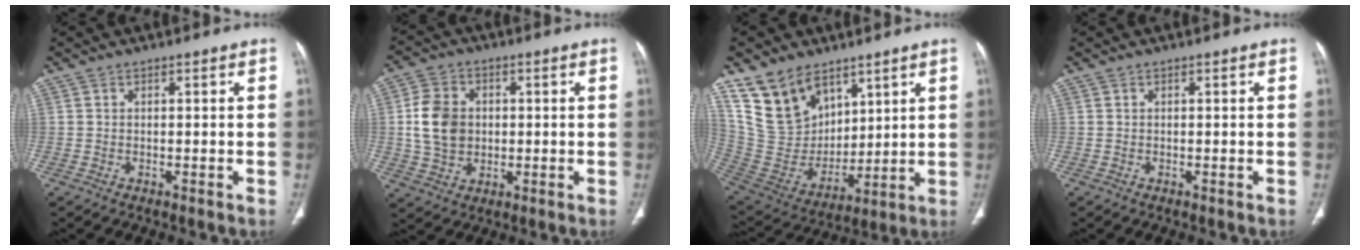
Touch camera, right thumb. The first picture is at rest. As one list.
[{"total": 9.7, "force": [0.8, 7.8, 5.8], "torque": [-0.091, 0.003, 0.016]}, {"total": 16.6, "force": [10.4, 10.6, 7.2], "torque": [-0.105, -0.048, 0.226]}, {"total": 0.0}]